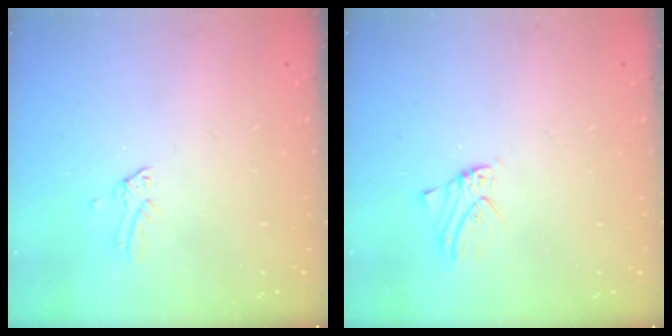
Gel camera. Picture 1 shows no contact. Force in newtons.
{"total": 2.1, "press": 2.1, "slide": 0.2}